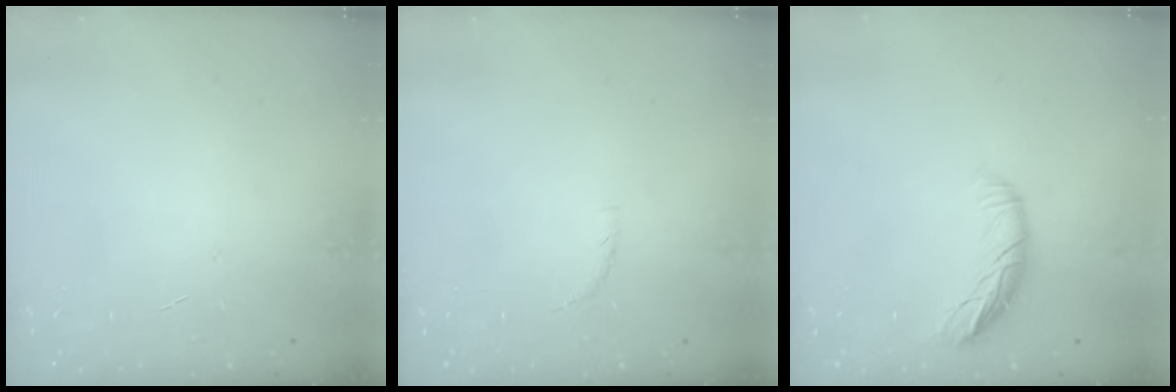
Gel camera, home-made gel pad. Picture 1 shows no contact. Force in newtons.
{"total": 5.3, "press": 5.1, "slide": 1.4}
{"total": 9.1, "press": 8.8, "slide": 2.0}